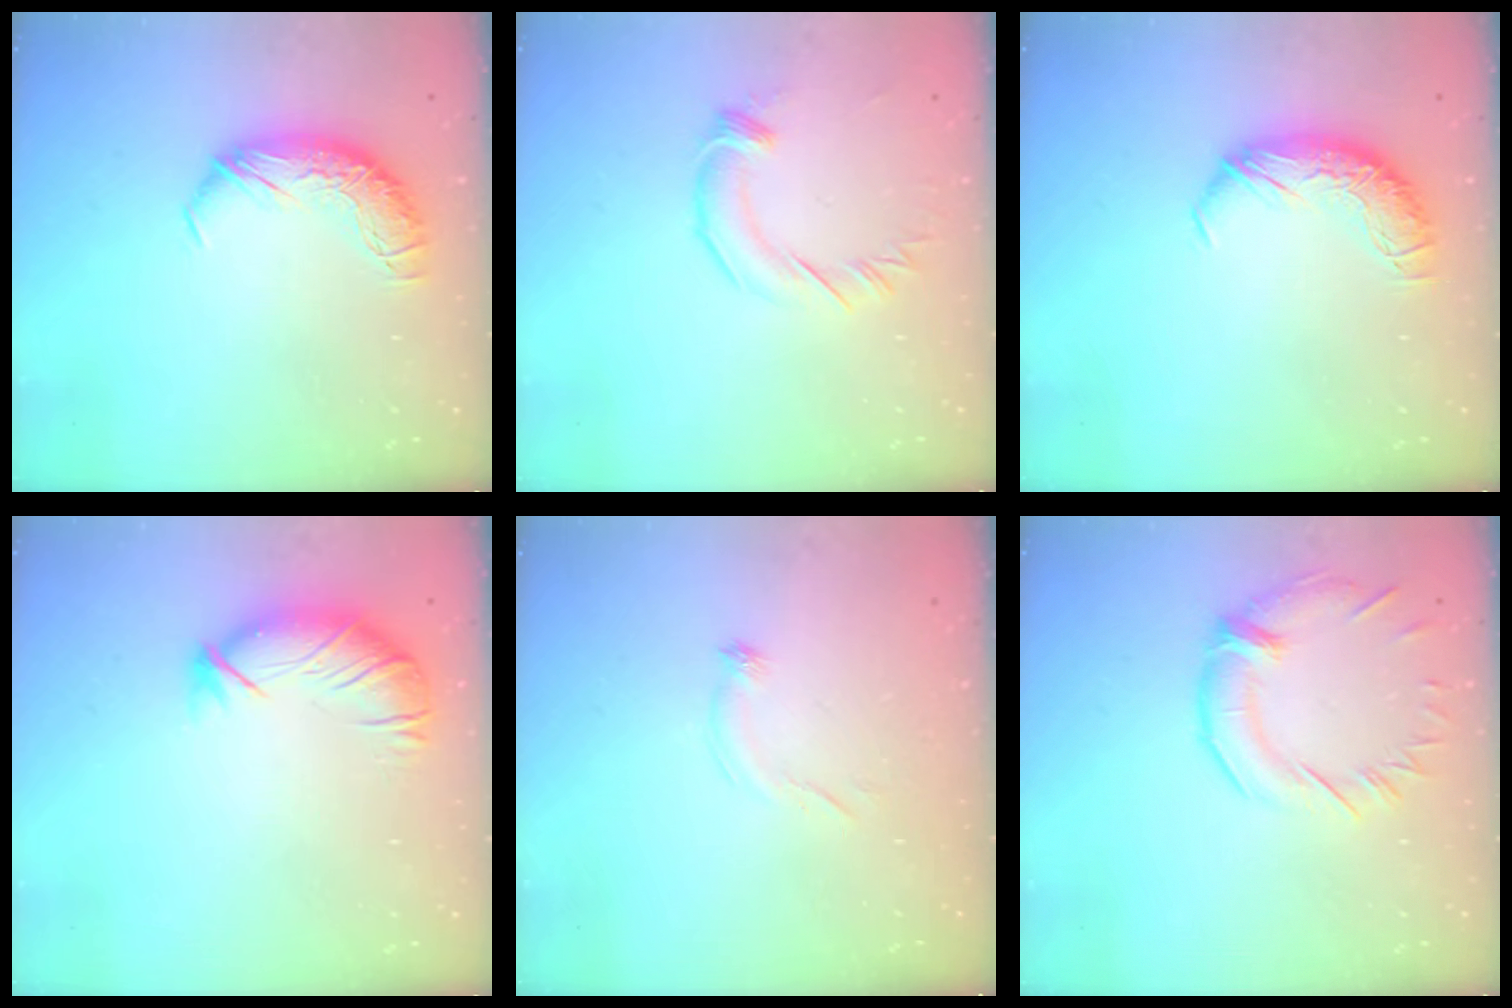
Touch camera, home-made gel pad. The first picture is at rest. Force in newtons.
{"total": 1.9, "press": 1.9, "slide": 0.1}
{"total": 0.0}
{"total": 3.0, "press": 2.6, "slide": 1.5}
{"total": 7.1, "press": 7.1, "slide": 0.8}
{"total": 0.8, "press": 0.4, "slide": 0.7}